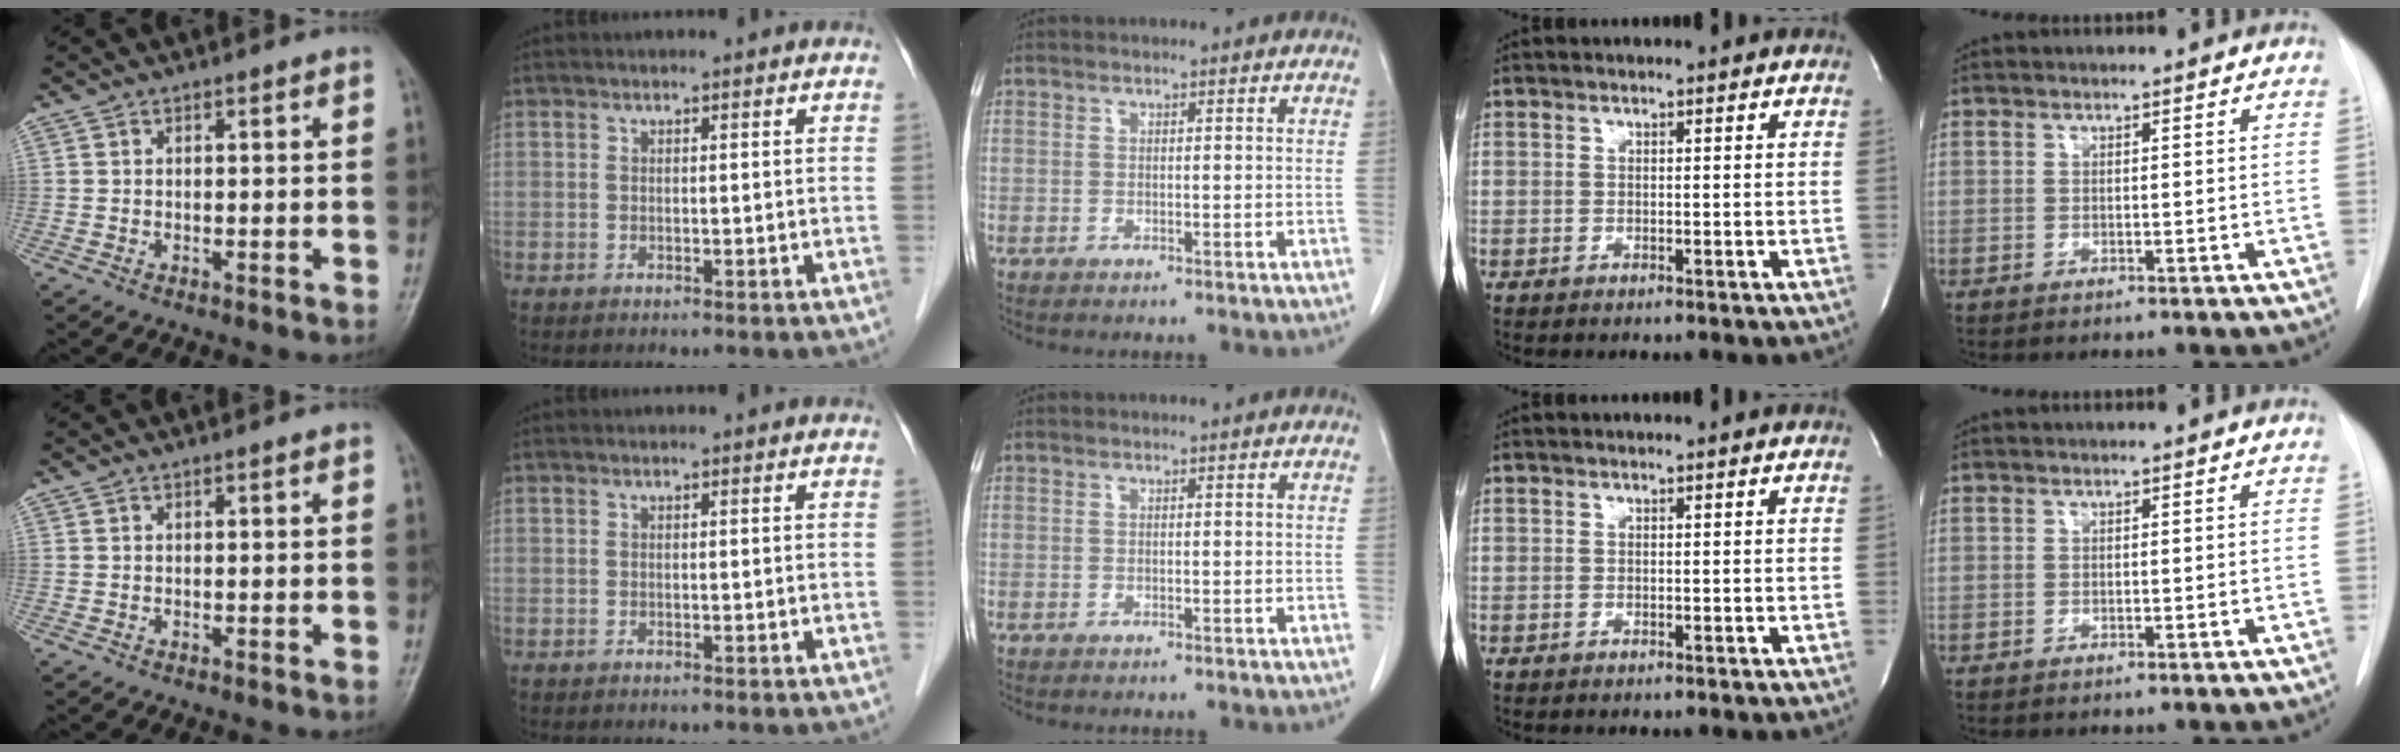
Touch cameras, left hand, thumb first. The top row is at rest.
{}